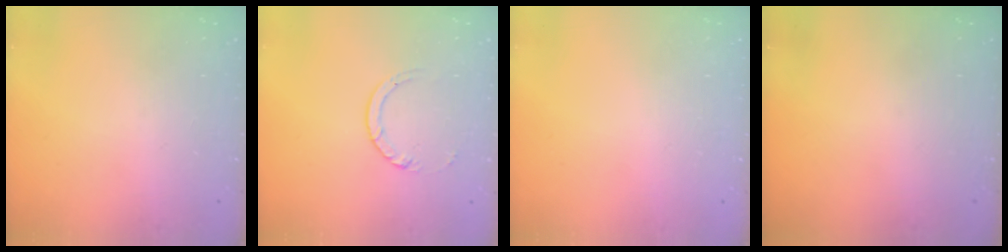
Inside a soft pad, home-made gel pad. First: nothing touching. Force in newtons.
{"total": 3.0, "press": 2.9, "slide": 0.4}
{"total": 2.6, "press": 2.6, "slide": 0.2}
{"total": 0.0}